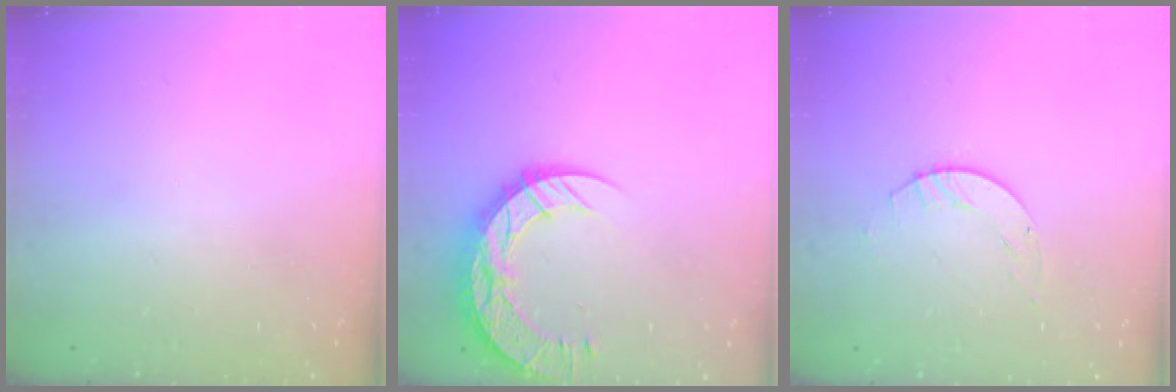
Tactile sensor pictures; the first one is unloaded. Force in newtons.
{"total": 18.1, "press": 18.0, "slide": 1.4}
{"total": 2.9, "press": 2.9, "slide": 0.4}